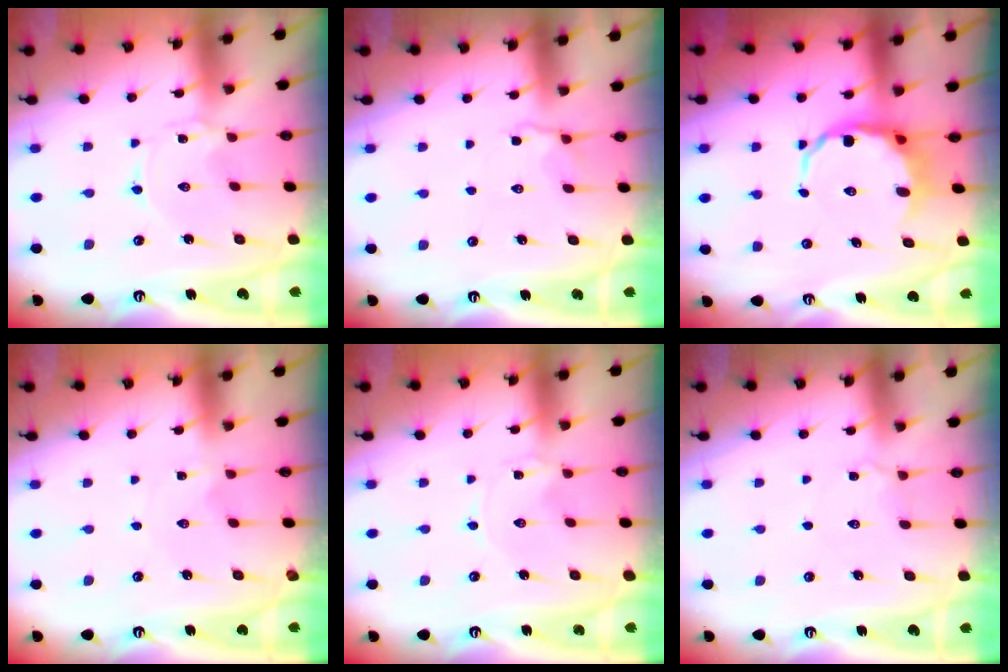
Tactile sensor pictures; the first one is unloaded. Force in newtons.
{"total": 4.2, "press": 3.9, "slide": 1.7}
{"total": 8.6, "press": 8.3, "slide": 2.2}
{"total": 0.6, "press": 0.6, "slide": 0.1}
{"total": 0.0}
{"total": 3.7, "press": 3.6, "slide": 0.4}